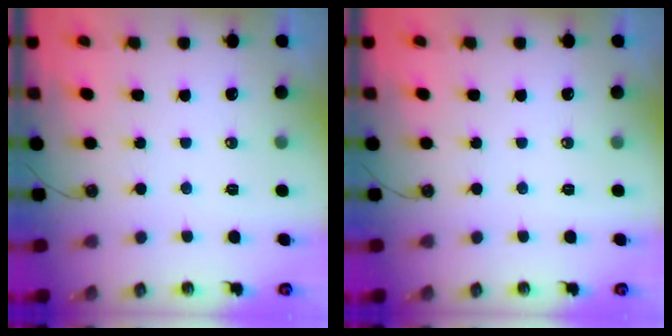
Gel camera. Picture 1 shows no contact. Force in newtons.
{"total": 0.0}